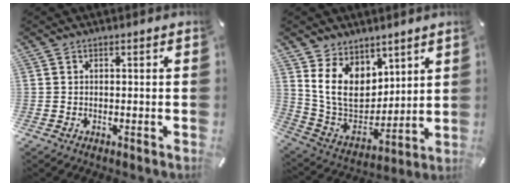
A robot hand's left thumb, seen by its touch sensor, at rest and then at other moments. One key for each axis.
{"total": 12.5, "fx": 5.9, "fy": 9.7, "fz": 5.3, "tx": -0.121, "ty": -0.048, "tz": 0.119}